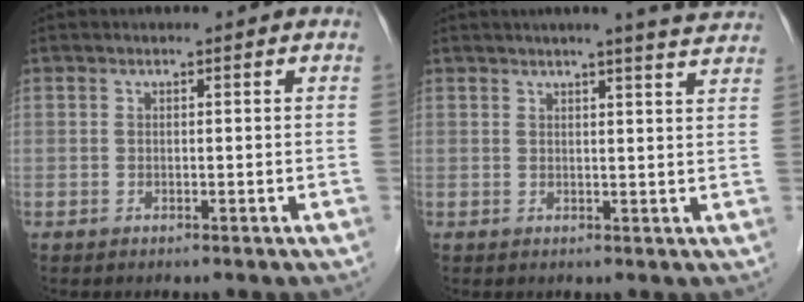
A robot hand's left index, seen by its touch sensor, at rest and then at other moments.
{"total": 7.0, "force": [6.2, -0.6, 3.2], "torque": [-0.044, 0.002, 0.058]}